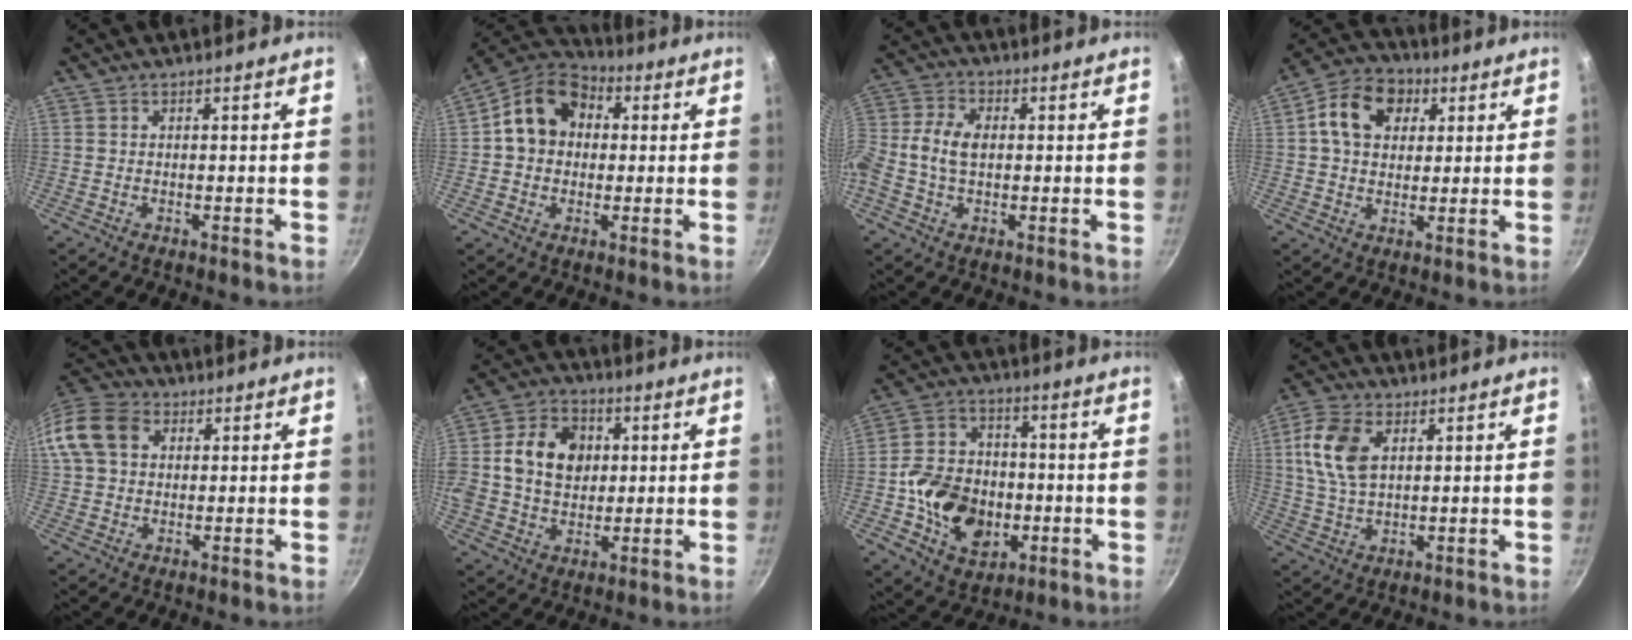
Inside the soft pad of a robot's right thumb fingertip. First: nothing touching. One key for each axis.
{"total": 12.7, "fx": 2.0, "fy": 10.1, "fz": 7.5, "tx": -0.095, "ty": 0.026, "tz": 0.014}
{"total": 7.7, "fx": -0.1, "fy": 5.0, "fz": 5.9, "tx": -0.127, "ty": 0.024, "tz": -0.018}
{"total": 11.7, "fx": 3.4, "fy": 8.9, "fz": 6.8, "tx": -0.093, "ty": 0.009, "tz": 0.041}
{"total": 12.7, "fx": 3.1, "fy": 9.8, "fz": 7.5, "tx": -0.143, "ty": 0.024, "tz": 0.042}
{"total": 15.0, "fx": 2.3, "fy": 11.7, "fz": 9.1, "tx": -0.141, "ty": 0.015, "tz": 0.028}
{"total": 15.9, "fx": -3.3, "fy": 12.2, "fz": 9.6, "tx": -0.135, "ty": 0.026, "tz": -0.052}
{"total": 10.3, "fx": 3.0, "fy": 6.1, "fz": 7.8, "tx": -0.147, "ty": -0.002, "tz": 0.058}